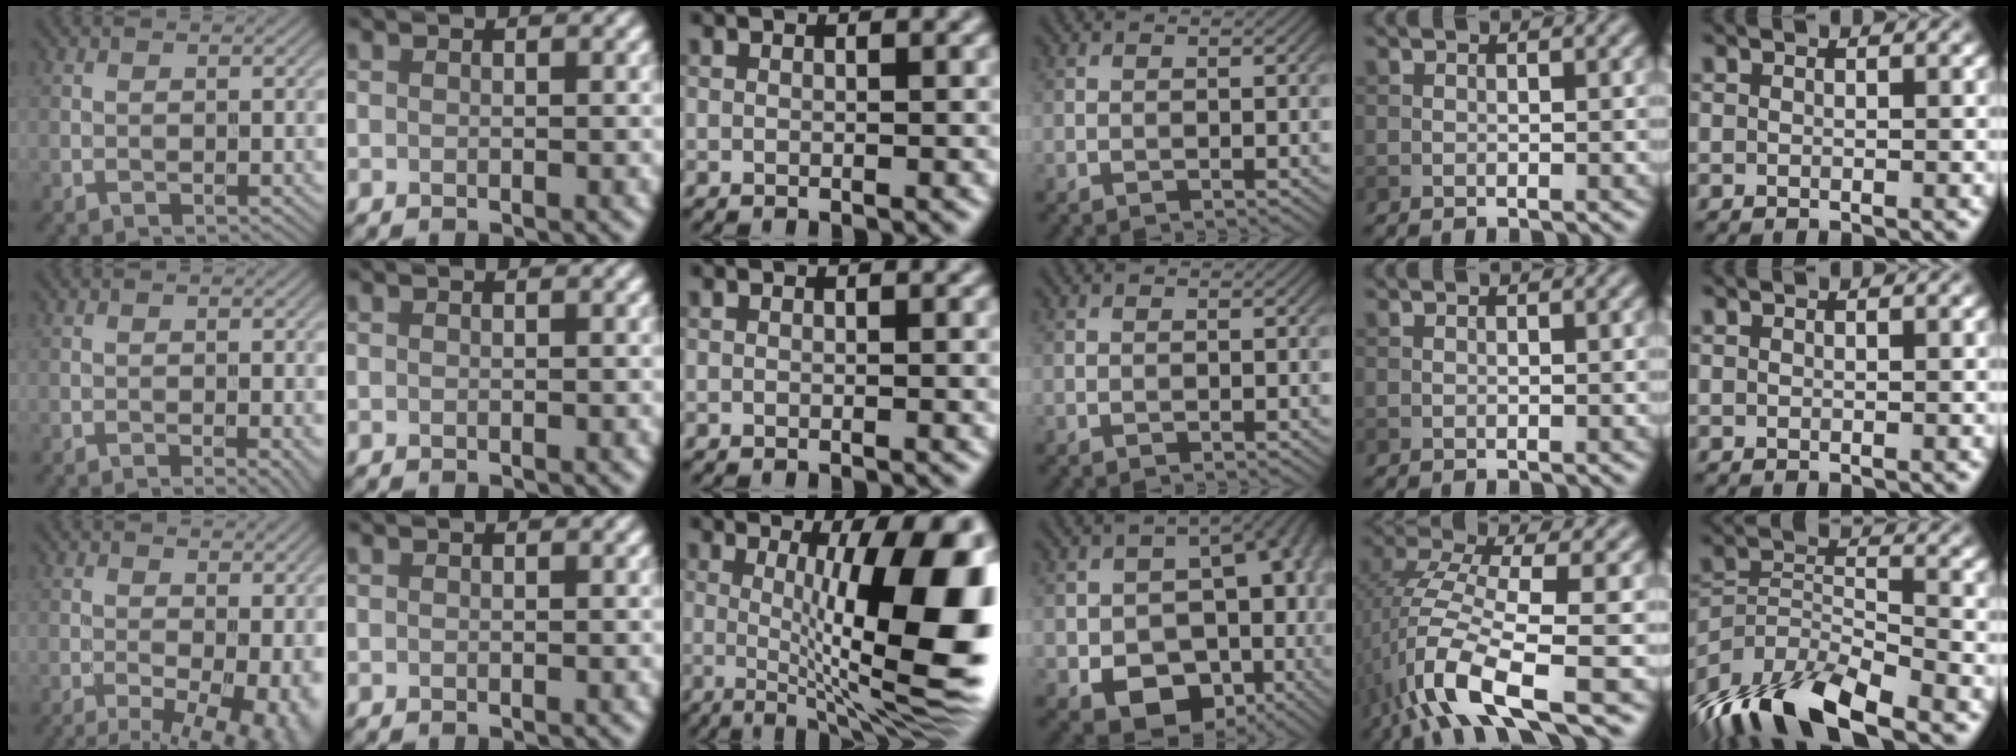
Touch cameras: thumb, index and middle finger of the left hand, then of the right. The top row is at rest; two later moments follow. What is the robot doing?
{"motion": "unscrew", "object": "dispenser bottle"}